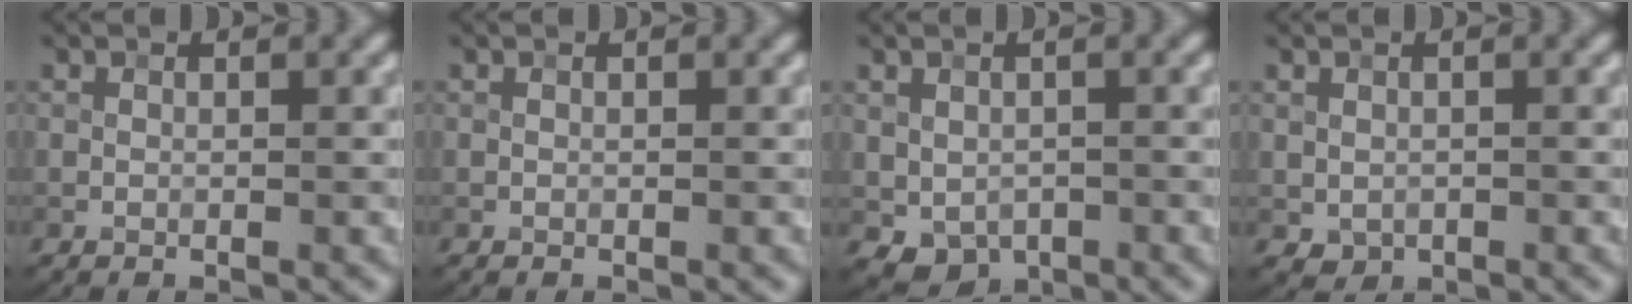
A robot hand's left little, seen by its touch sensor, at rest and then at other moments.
{"total": 0.0}
{"total": 2.9, "force": [-0.7, 2.3, 1.7], "torque": [-0.025, -0.011, -0.005]}
{"total": 1.0, "force": [-0.2, 0.8, 0.5], "torque": [-0.009, -0.006, 0.001]}